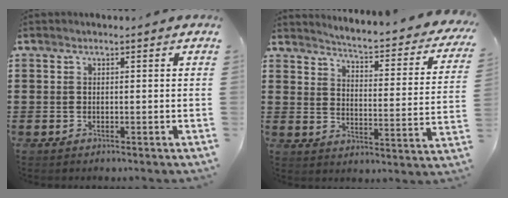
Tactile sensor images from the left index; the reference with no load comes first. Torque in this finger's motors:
{"motor_torque": [1.73, -0.41, 0.13, 0.06]}